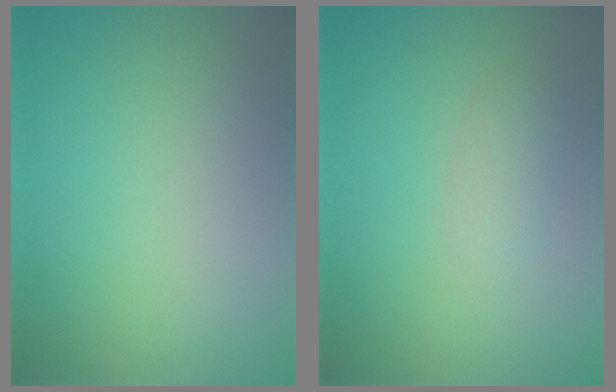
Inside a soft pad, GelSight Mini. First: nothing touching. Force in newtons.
{"total": 1.4, "press": 1.4, "slide": 0.1}